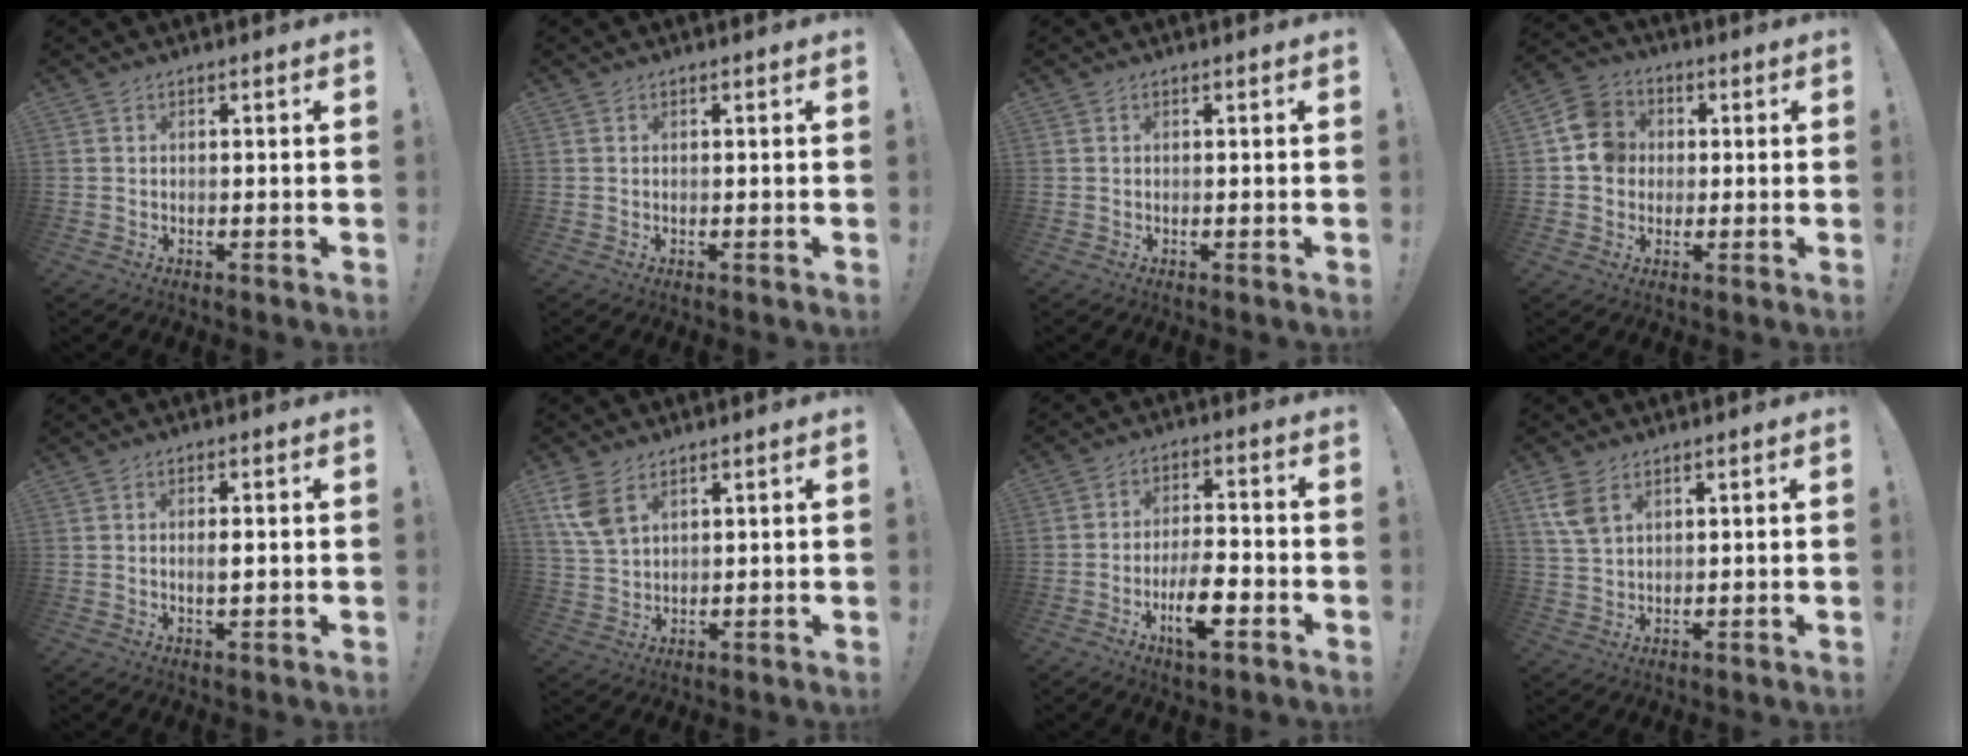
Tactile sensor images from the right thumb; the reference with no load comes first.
{"total": 0.0}
{"total": 0.0}
{"total": 9.9, "force": [0.7, 9.1, 3.9], "torque": [-0.049, 0.018, 0.019]}
{"total": 2.1, "force": [0.2, 0.5, 2.0], "torque": [-0.021, -0.007, -0.001]}
{"total": 7.4, "force": [4.1, 4.3, 4.5], "torque": [-0.092, -0.012, 0.082]}
{"total": 10.0, "force": [-4.7, 5.2, 7.1], "torque": [-0.122, 0.024, -0.083]}
{"total": 6.2, "force": [3.3, 3.5, 3.9], "torque": [-0.079, -0.010, 0.064]}